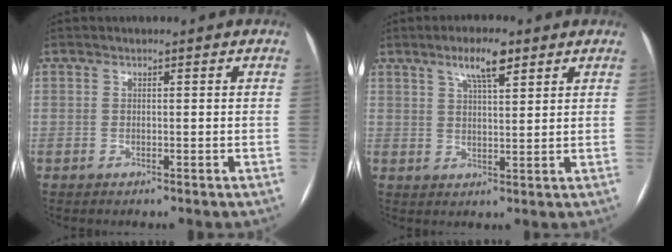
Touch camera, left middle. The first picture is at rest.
{"total": 5.7, "force": [3.5, 1.2, 4.3], "torque": [-0.081, 0.007, 0.059]}